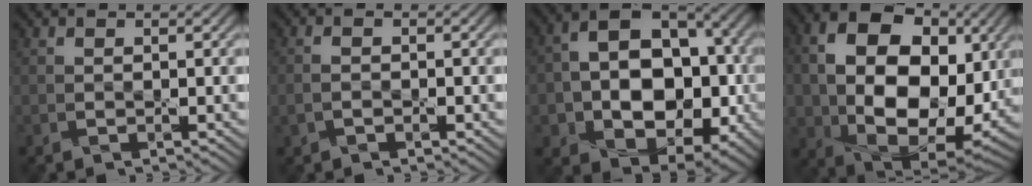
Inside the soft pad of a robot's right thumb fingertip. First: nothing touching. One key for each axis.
{"total": 1.5, "fx": -0.5, "fy": 0.7, "fz": 1.2, "tx": -0.028, "ty": 0.001, "tz": -0.012}
{"total": 14.9, "fx": -2.3, "fy": 10.5, "fz": 10.3, "tx": -0.169, "ty": -0.018, "tz": -0.034}
{"total": 16.9, "fx": 1.5, "fy": 11.6, "fz": 12.2, "tx": -0.237, "ty": -0.014, "tz": 0.040}